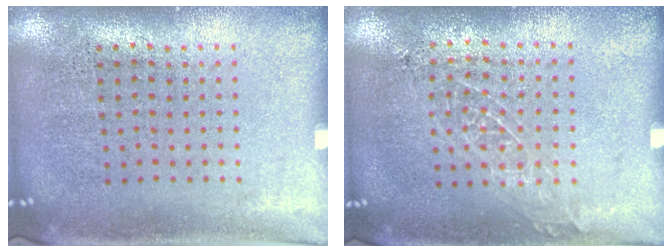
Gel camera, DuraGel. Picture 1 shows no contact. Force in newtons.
{"total": 0.9, "press": 0.9, "slide": 0.1}